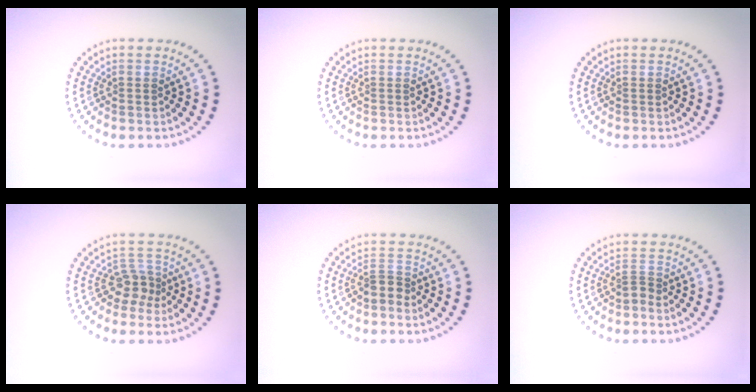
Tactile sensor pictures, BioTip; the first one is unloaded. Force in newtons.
{"total": 0.0}
{"total": 0.0}
{"total": 2.5, "press": 1.9, "slide": 1.6}
{"total": 1.9, "press": 1.3, "slide": 1.3}
{"total": 1.0, "press": 0.6, "slide": 0.8}